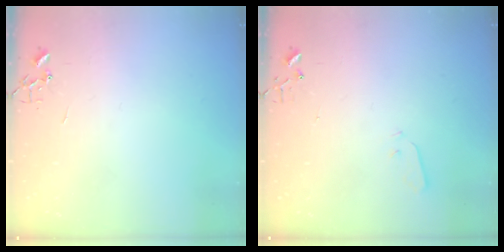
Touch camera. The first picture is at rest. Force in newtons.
{"total": 2.9, "press": 2.8, "slide": 0.8}